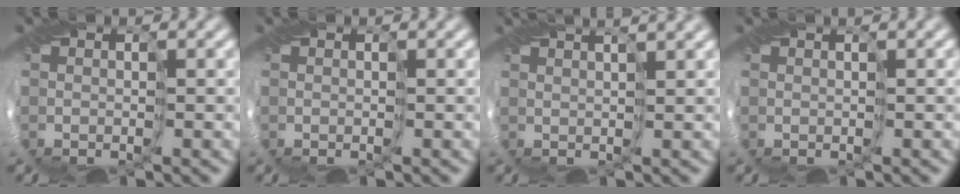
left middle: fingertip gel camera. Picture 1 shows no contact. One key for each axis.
{"total": 0.0}
{"total": 3.7, "fx": 2.8, "fy": 0.6, "fz": 2.3, "tx": -0.030, "ty": 0.017, "tz": 0.022}
{"total": 0.5, "fx": 0.3, "fy": -0.1, "fz": 0.4, "tx": -0.009, "ty": 0.000, "tz": 0.007}